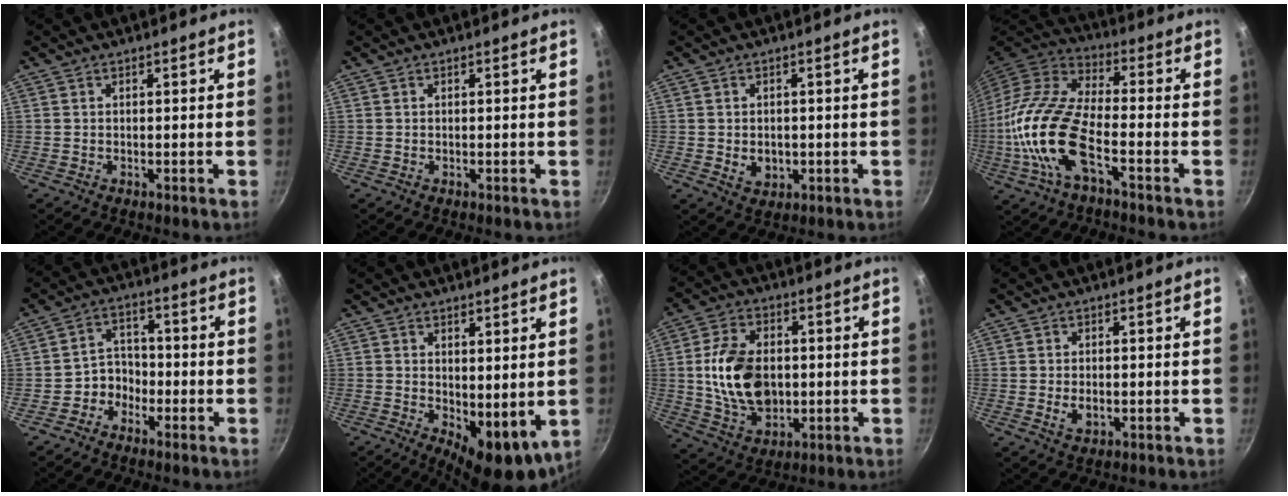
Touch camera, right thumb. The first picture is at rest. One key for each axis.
{"total": 0.0}
{"total": 3.9, "fx": -0.5, "fy": 3.1, "fz": 2.4, "tx": -0.029, "ty": -0.003, "tz": 0.000}
{"total": 18.9, "fx": -5.9, "fy": 8.1, "fz": 16.0, "tx": -0.321, "ty": 0.033, "tz": -0.131}
{"total": 4.7, "fx": -2.6, "fy": 3.7, "fz": 1.2, "tx": 0.017, "ty": 0.036, "tz": -0.052}
{"total": 8.8, "fx": 0.6, "fy": 4.3, "fz": 7.7, "tx": -0.088, "ty": -0.018, "tz": 0.020}
{"total": 14.7, "fx": 0.2, "fy": 9.9, "fz": 10.8, "tx": -0.177, "ty": 0.001, "tz": 0.009}
{"total": 3.1, "fx": -0.6, "fy": 1.9, "fz": 2.3, "tx": -0.039, "ty": 0.000, "tz": -0.008}